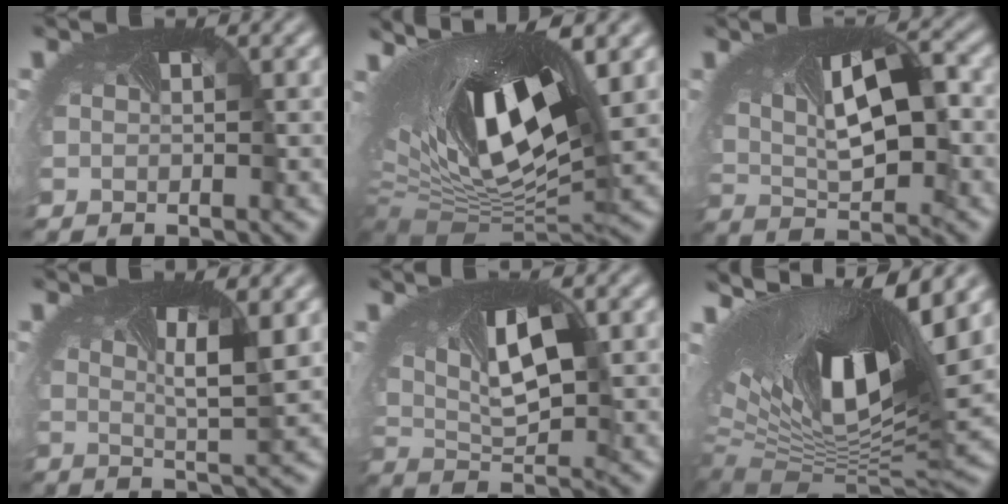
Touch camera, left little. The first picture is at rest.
{"total": 17.2, "force": [3.7, 7.5, 15.0], "torque": [-0.257, 0.009, 0.065]}
{"total": 9.2, "force": [1.3, 4.2, 8.1], "torque": [-0.123, -0.004, 0.025]}
{"total": 3.8, "force": [0.9, 0.7, 3.6], "torque": [-0.061, -0.002, 0.017]}
{"total": 8.1, "force": [1.8, 3.8, 6.9], "torque": [-0.112, -0.003, 0.032]}
{"total": 17.8, "force": [5.5, 7.1, 15.3], "torque": [-0.267, 0.017, 0.092]}